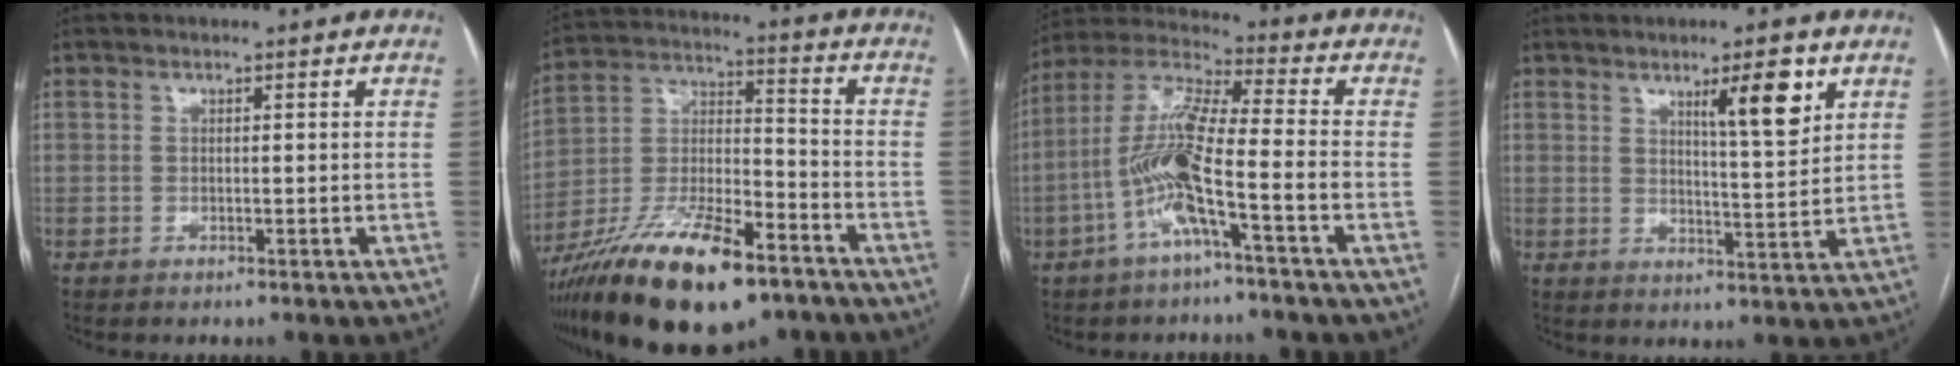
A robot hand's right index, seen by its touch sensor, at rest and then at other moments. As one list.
[{"total": 21.8, "force": [-14.7, 6.1, 14.9], "torque": [-0.277, -0.010, -0.256]}, {"total": 12.0, "force": [-4.3, 0.4, 11.2], "torque": [-0.232, 0.015, -0.089]}, {"total": 7.4, "force": [4.0, 0.8, 6.1], "torque": [-0.096, -0.007, 0.063]}]